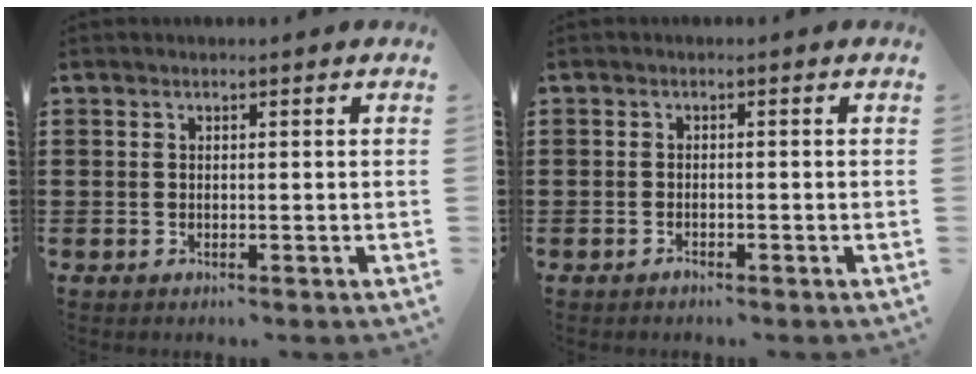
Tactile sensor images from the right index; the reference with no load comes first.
{"total": 0.8, "force": [-0.7, 0.2, 0.3], "torque": [-0.008, -0.003, -0.013]}